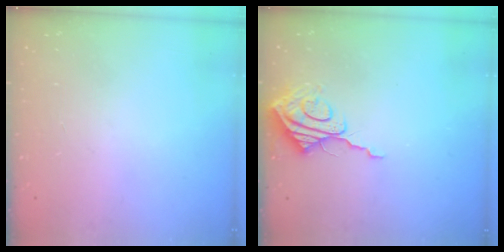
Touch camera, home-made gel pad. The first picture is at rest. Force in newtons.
{"total": 9.3, "press": 9.3, "slide": 0.9}